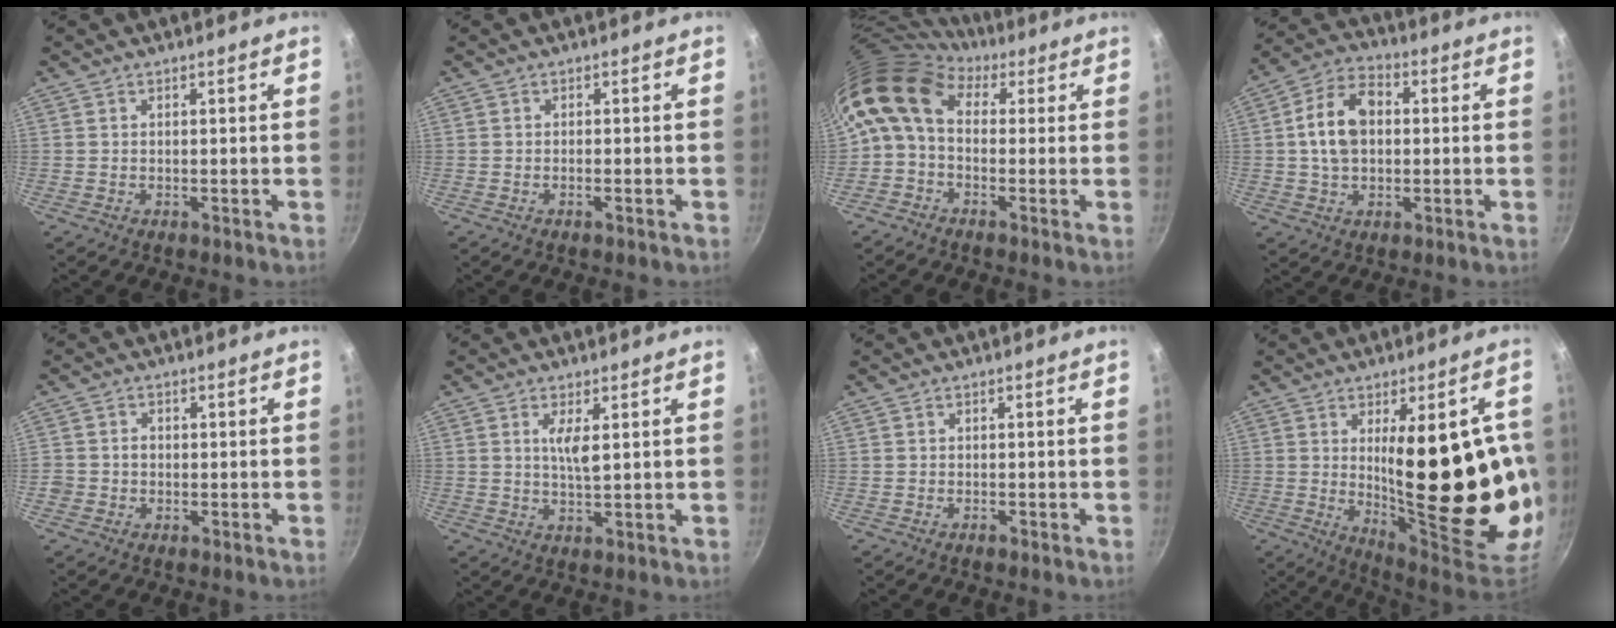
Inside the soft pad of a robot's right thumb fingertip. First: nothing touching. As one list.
[{"total": 0.8, "force": [-0.5, 0.1, 0.6], "torque": [-0.020, 0.006, -0.011]}, {"total": 10.6, "force": [1.8, 7.6, 7.3], "torque": [-0.132, 0.026, 0.007]}, {"total": 11.4, "force": [0.9, 7.8, 8.3], "torque": [-0.129, 0.024, 0.004]}, {"total": 2.2, "force": [-0.6, 2.0, 0.8], "torque": [-0.006, 0.010, -0.012]}, {"total": 4.0, "force": [1.2, 1.0, 3.7], "torque": [-0.070, -0.008, 0.025]}, {"total": 0.7, "force": [-0.5, 0.4, 0.3], "torque": [-0.005, 0.006, -0.008]}, {"total": 26.3, "force": [1.6, 8.1, 24.9], "torque": [-0.322, -0.039, 0.043]}]